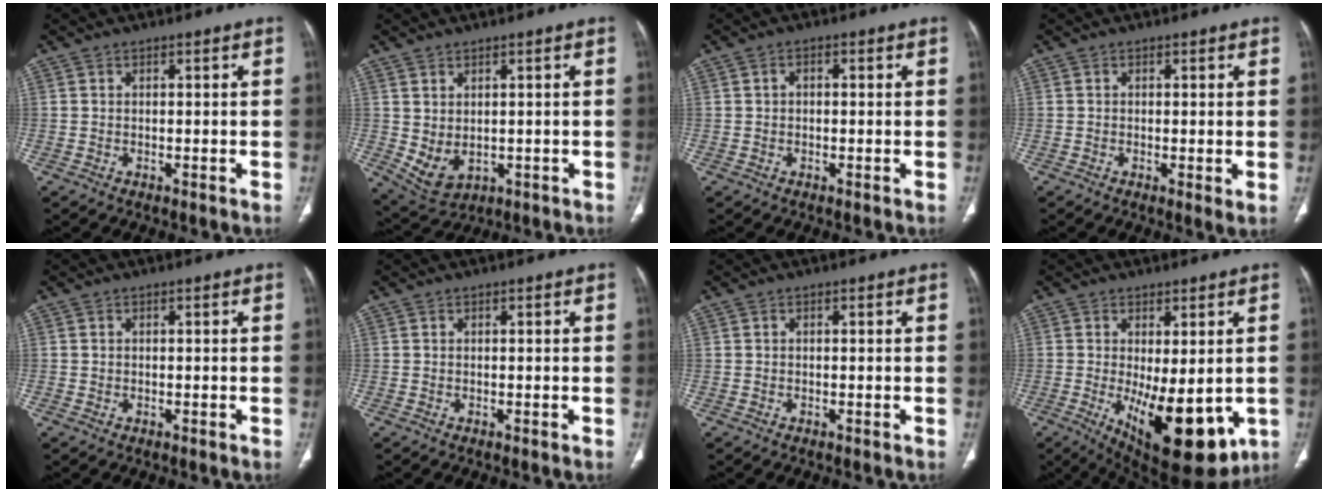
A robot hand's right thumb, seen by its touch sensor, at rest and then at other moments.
{"total": 6.0, "force": [0.0, 4.0, 4.4], "torque": [-0.077, -0.005, 0.024]}
{"total": 1.4, "force": [0.1, 1.0, 0.9], "torque": [-0.012, 0.008, 0.000]}
{"total": 2.0, "force": [0.0, 0.4, 1.9], "torque": [-0.038, -0.010, -0.003]}
{"total": 0.0}
{"total": 0.0}
{"total": 0.0}
{"total": 15.6, "force": [-3.4, 6.4, 13.9], "torque": [-0.195, -0.027, -0.026]}